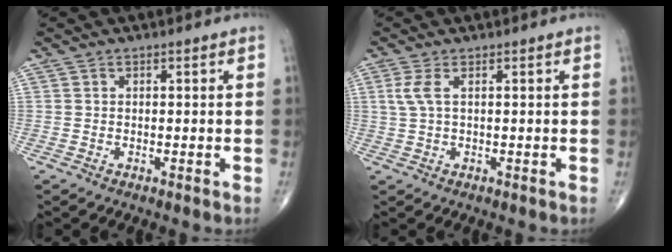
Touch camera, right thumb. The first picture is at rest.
{"total": 2.9, "force": [0.7, 0.9, 2.6], "torque": [-0.078, 0.009, 0.021]}